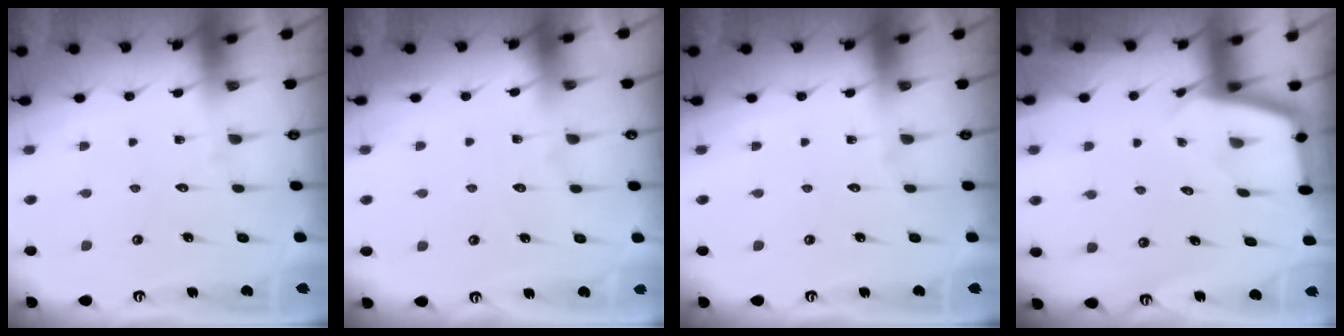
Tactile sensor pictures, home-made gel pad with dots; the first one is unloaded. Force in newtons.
{"total": 3.4, "press": 3.4, "slide": 0.4}
{"total": 0.0}
{"total": 2.5, "press": 2.5, "slide": 0.1}